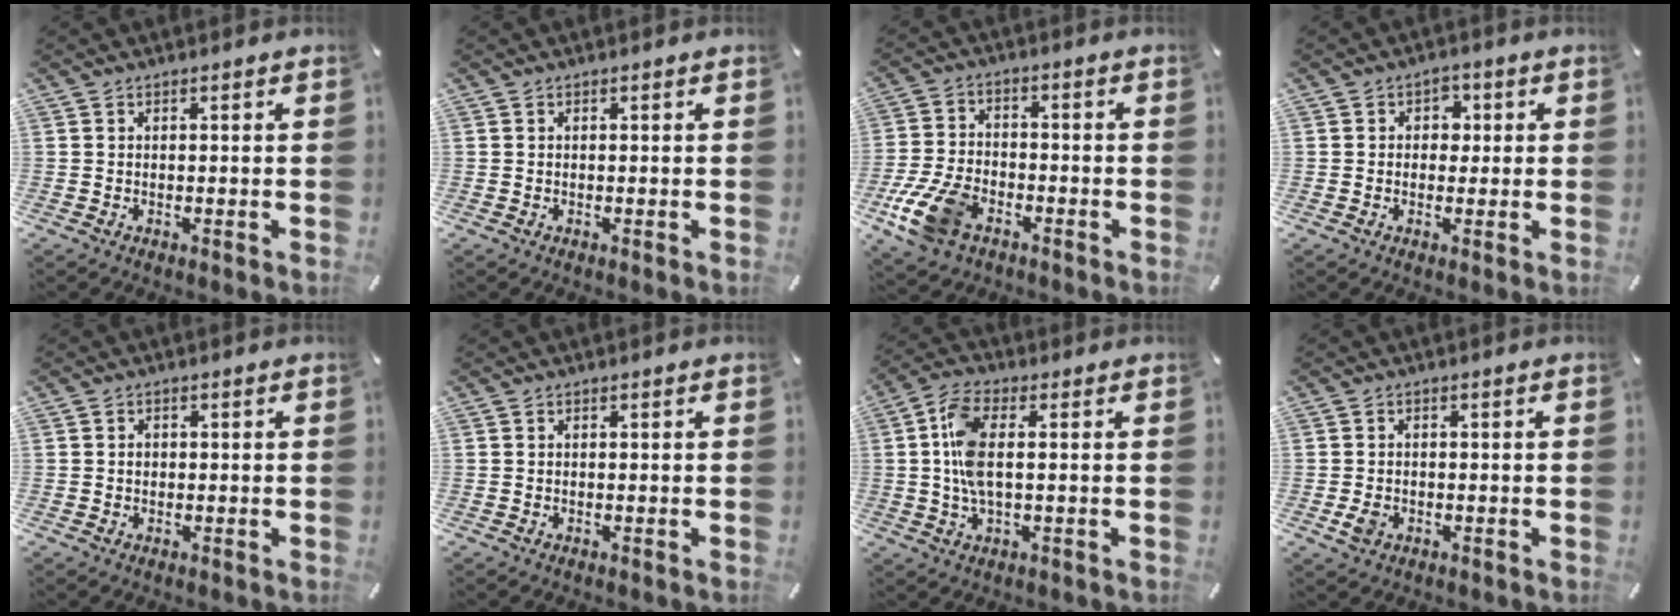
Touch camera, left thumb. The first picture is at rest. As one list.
[{"total": 0.0}, {"total": 11.5, "force": [-5.8, 7.1, 6.9], "torque": [-0.146, 0.024, -0.105]}, {"total": 3.6, "force": [-0.1, 3.2, 1.6], "torque": [-0.013, 0.001, -0.011]}, {"total": 1.2, "force": [-0.1, 1.1, 0.6], "torque": [-0.005, 0.002, -0.005]}, {"total": 0.0}, {"total": 8.9, "force": [0.6, 3.9, 8.0], "torque": [-0.182, -0.004, 0.005]}, {"total": 2.8, "force": [-0.8, 2.1, 1.6], "torque": [-0.041, -0.002, -0.018]}]